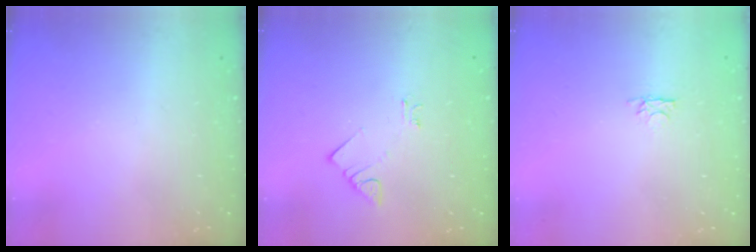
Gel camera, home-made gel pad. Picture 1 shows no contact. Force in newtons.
{"total": 3.2, "press": 3.2, "slide": 0.1}
{"total": 2.8, "press": 2.7, "slide": 0.4}